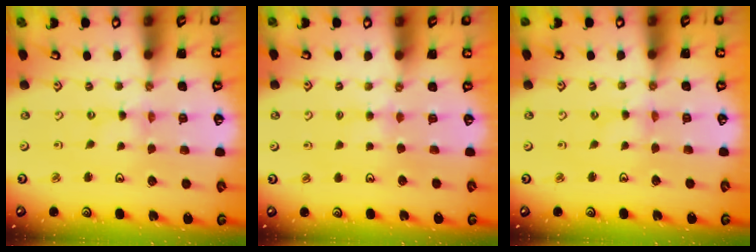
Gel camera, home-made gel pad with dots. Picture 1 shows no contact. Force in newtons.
{"total": 3.3, "press": 3.2, "slide": 0.6}
{"total": 0.6, "press": 0.6, "slide": 0.2}